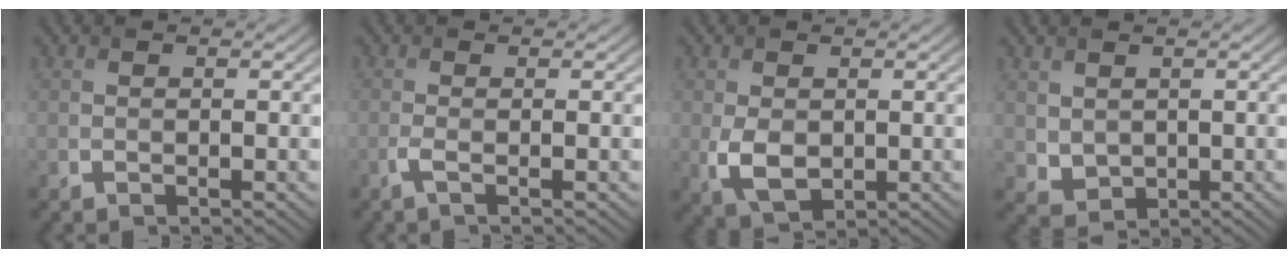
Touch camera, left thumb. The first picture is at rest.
{"total": 1.4, "force": [-0.5, 0.1, 1.2], "torque": [-0.029, 0.001, -0.016]}
{"total": 4.2, "force": [-0.3, 2.8, 3.1], "torque": [-0.076, -0.011, 0.002]}
{"total": 2.7, "force": [1.2, 2.2, 1.2], "torque": [-0.037, -0.009, 0.029]}